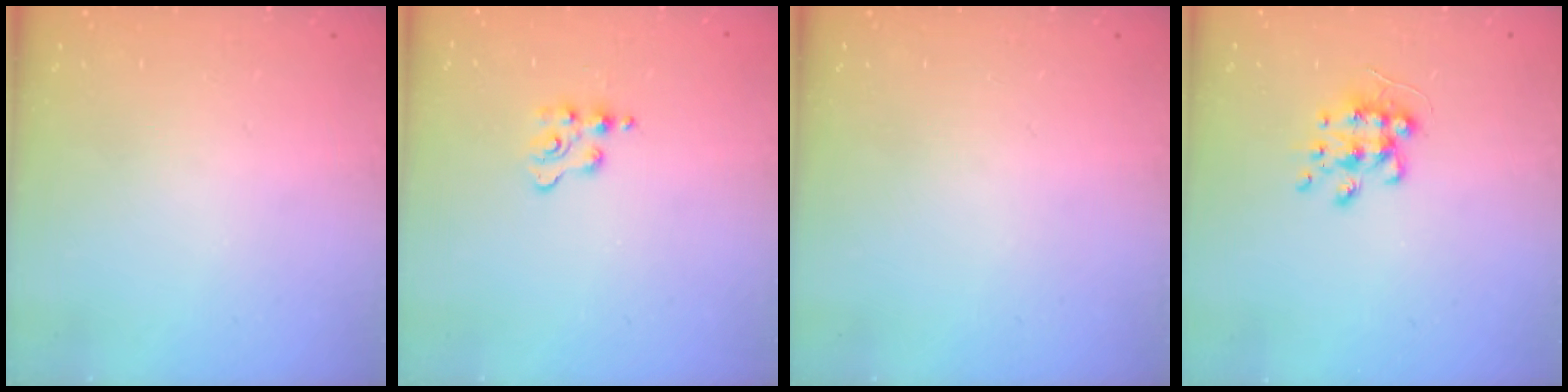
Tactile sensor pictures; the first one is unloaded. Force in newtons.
{"total": 2.7, "press": 2.7, "slide": 0.5}
{"total": 0.0}
{"total": 8.4, "press": 8.3, "slide": 0.6}